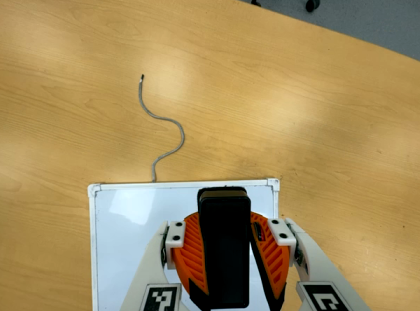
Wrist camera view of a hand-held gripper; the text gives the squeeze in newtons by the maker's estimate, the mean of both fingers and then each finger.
{"total": 10.2, "left": 9.5, "right": 10.9}